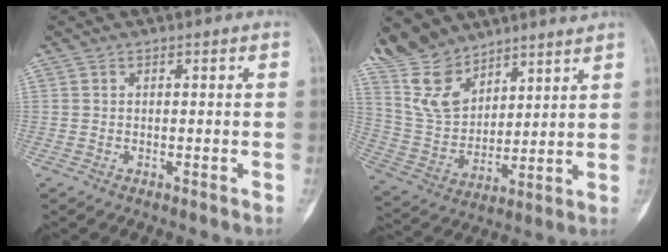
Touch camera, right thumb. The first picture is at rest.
{"total": 13.7, "force": [11.5, 6.1, 4.3], "torque": [-0.064, -0.058, 0.234]}